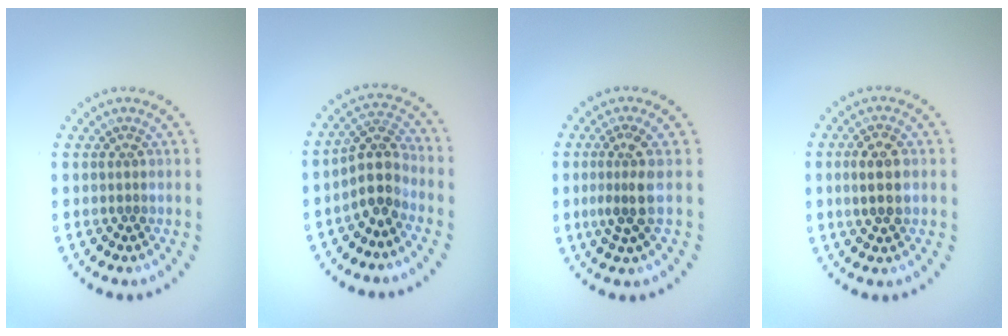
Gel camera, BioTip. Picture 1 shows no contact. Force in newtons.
{"total": 3.5, "press": 2.7, "slide": 2.2}
{"total": 2.8, "press": 2.2, "slide": 1.8}
{"total": 3.0, "press": 3.0, "slide": 0.1}